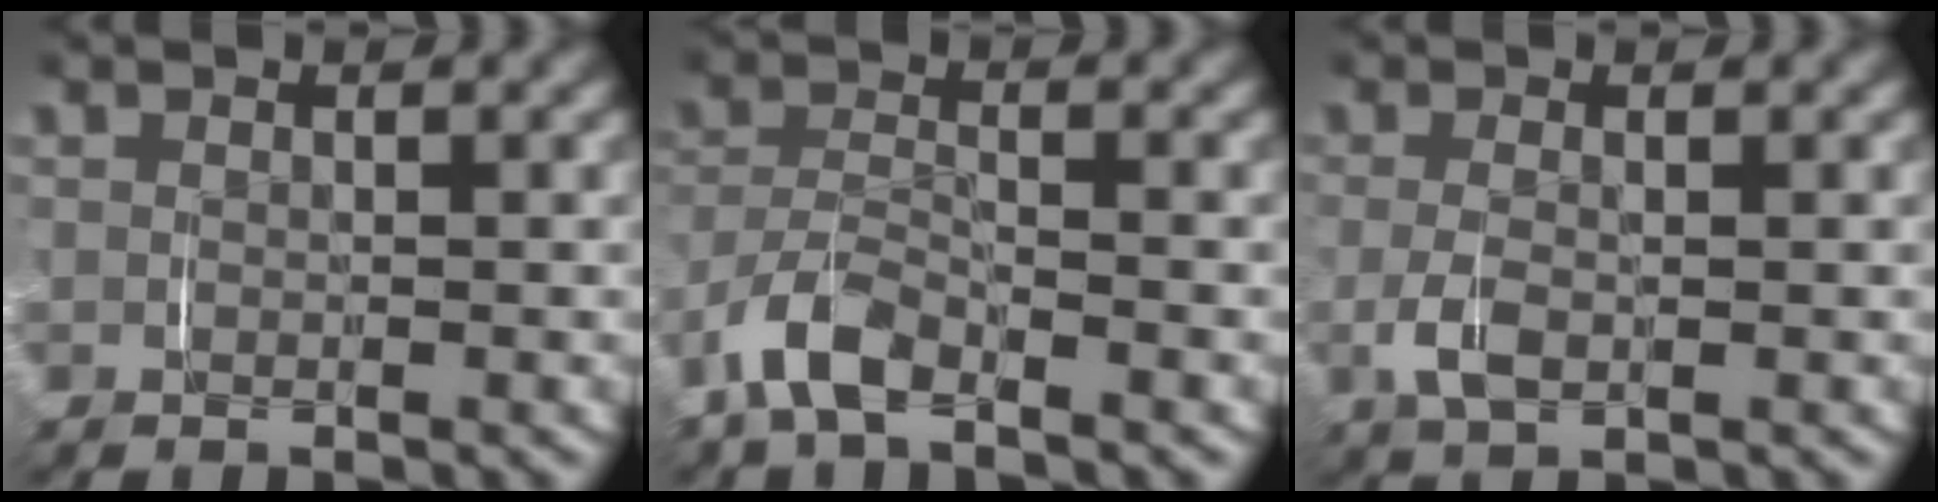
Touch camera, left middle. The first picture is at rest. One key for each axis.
{"total": 3.5, "fx": -3.2, "fy": 0.4, "fz": 1.3, "tx": -0.032, "ty": -0.003, "tz": -0.061}
{"total": 1.8, "fx": -0.8, "fy": 0.5, "fz": 1.6, "tx": -0.046, "ty": -0.010, "tz": -0.010}